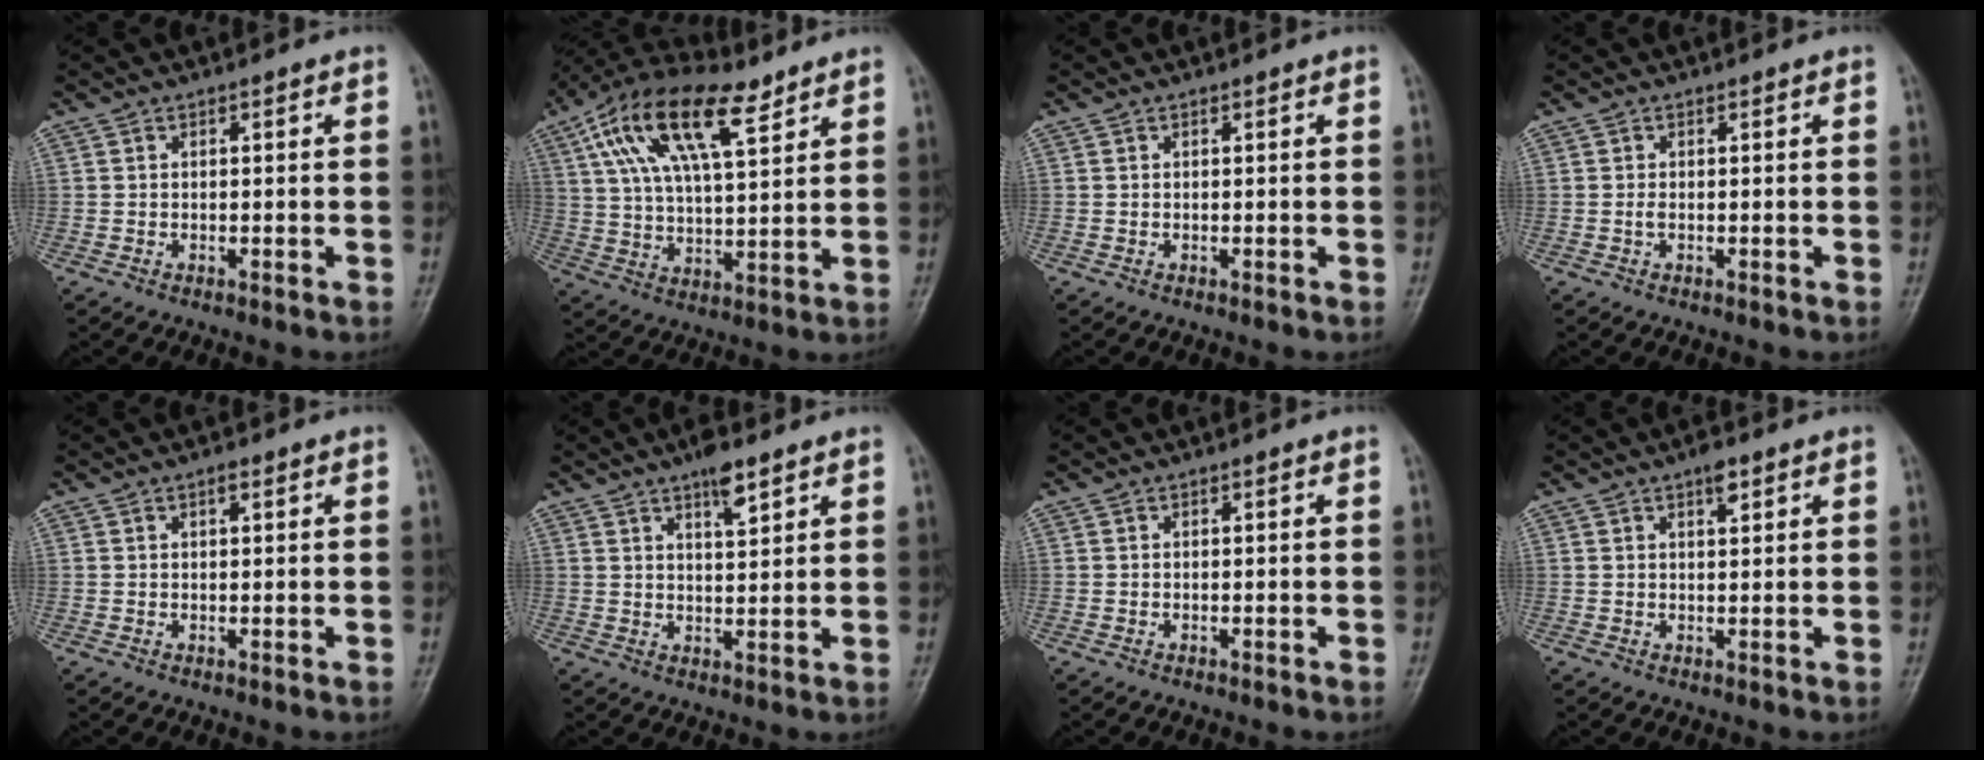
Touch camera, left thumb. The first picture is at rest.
{"total": 17.8, "force": [9.1, 7.3, 13.5], "torque": [-0.234, -0.002, 0.164]}
{"total": 0.0}
{"total": 0.6, "force": [-0.1, 0.3, 0.5], "torque": [-0.014, -0.002, -0.002]}
{"total": 1.2, "force": [0.6, 0.6, 0.8], "torque": [-0.010, 0.000, 0.008]}
{"total": 5.4, "force": [3.6, 1.7, 3.8], "torque": [-0.051, -0.017, 0.057]}
{"total": 0.0}
{"total": 2.8, "force": [1.7, 1.1, 2.0], "torque": [-0.024, -0.005, 0.025]}